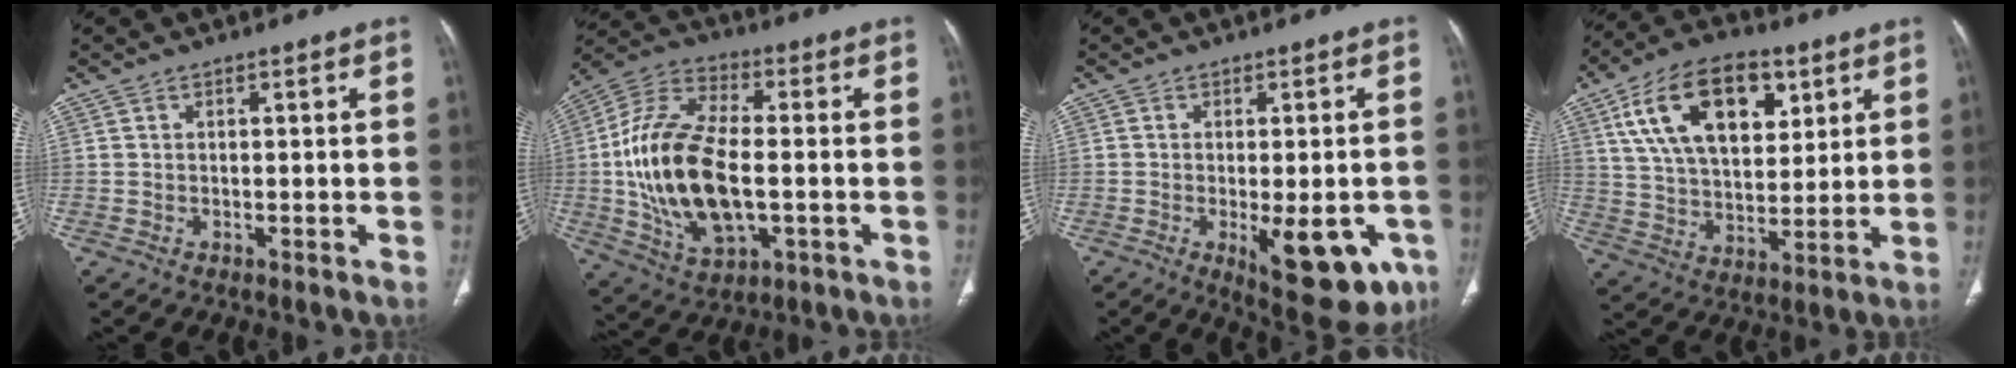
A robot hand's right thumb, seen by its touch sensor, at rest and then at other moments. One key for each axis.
{"total": 20.2, "fx": -1.6, "fy": 10.9, "fz": 16.9, "tx": -0.323, "ty": 0.005, "tz": -0.017}
{"total": 13.9, "fx": -5.2, "fy": 5.7, "fz": 11.5, "tx": -0.111, "ty": -0.005, "tz": -0.055}
{"total": 19.7, "fx": 8.2, "fy": 11.2, "fz": 14.0, "tx": -0.208, "ty": -0.018, "tz": 0.143}